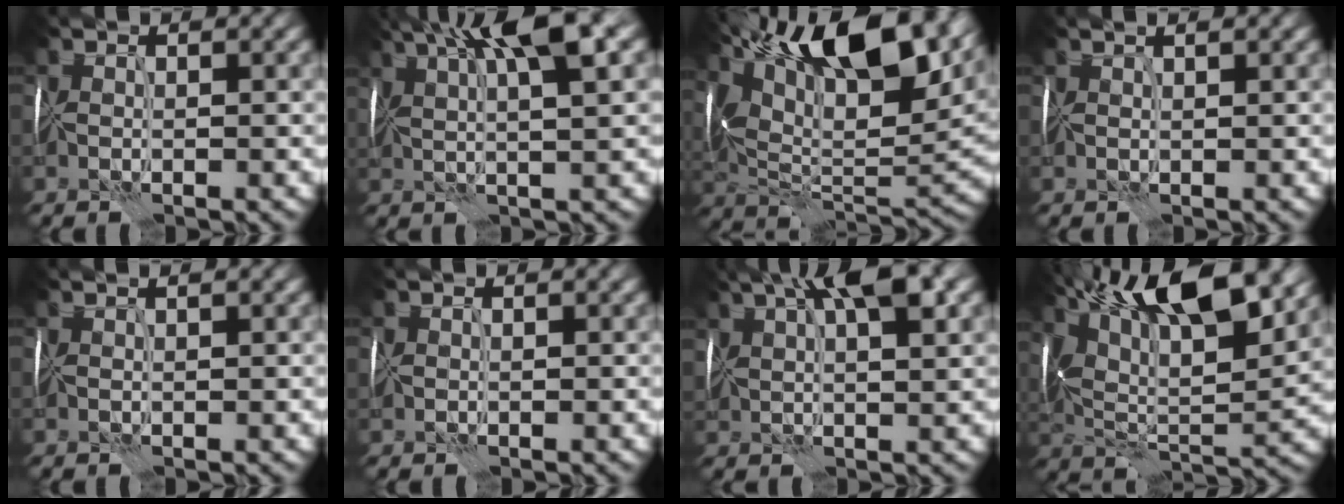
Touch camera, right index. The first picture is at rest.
{"total": 9.7, "force": [5.0, 1.9, 8.0], "torque": [-0.114, 0.024, 0.076]}
{"total": 16.7, "force": [8.3, 7.5, 12.4], "torque": [-0.217, 0.047, 0.135]}
{"total": 1.9, "force": [1.3, 0.5, 1.2], "torque": [-0.005, 0.014, 0.010]}
{"total": 1.2, "force": [0.9, 0.2, 0.8], "torque": [-0.002, 0.008, 0.006]}
{"total": 1.7, "force": [0.1, 1.3, 1.0], "torque": [-0.012, -0.001, 0.001]}
{"total": 9.5, "force": [4.9, 3.0, 7.6], "torque": [-0.118, 0.028, 0.070]}
{"total": 13.2, "force": [6.9, 4.9, 10.1], "torque": [-0.178, 0.020, 0.117]}